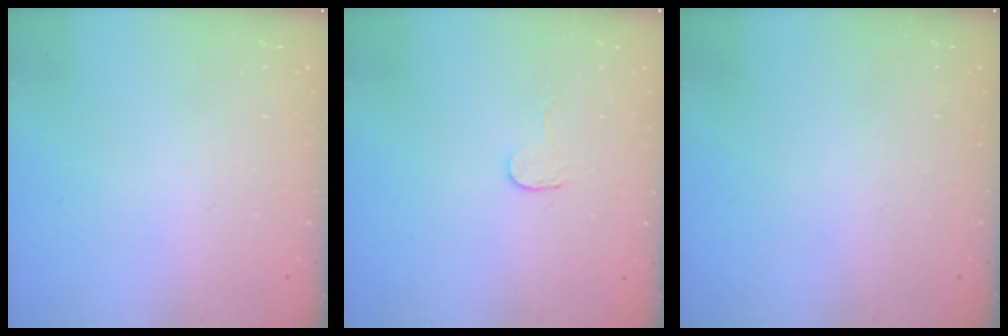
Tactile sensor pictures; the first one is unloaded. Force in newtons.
{"total": 2.7, "press": 2.7, "slide": 0.2}
{"total": 0.0}